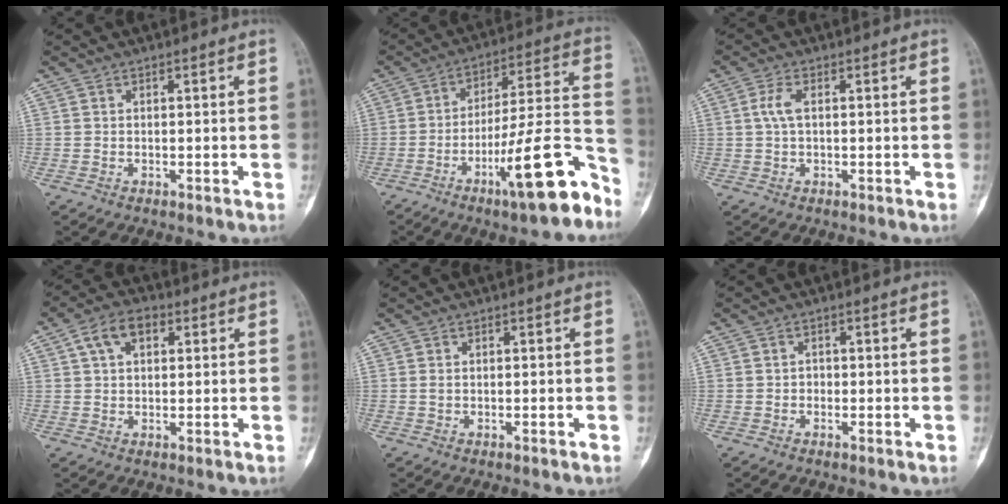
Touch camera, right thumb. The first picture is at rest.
{"total": 18.0, "force": [-10.5, 3.6, 14.2], "torque": [-0.210, 0.083, -0.163]}
{"total": 3.0, "force": [0.4, 1.3, 2.7], "torque": [-0.068, 0.005, 0.006]}
{"total": 6.7, "force": [2.5, 4.2, 4.7], "torque": [-0.074, 0.015, 0.039]}
{"total": 0.6, "force": [-0.1, 0.3, 0.5], "torque": [-0.013, 0.002, 0.001]}
{"total": 0.9, "force": [-0.3, 0.8, 0.3], "torque": [0.003, 0.005, -0.009]}